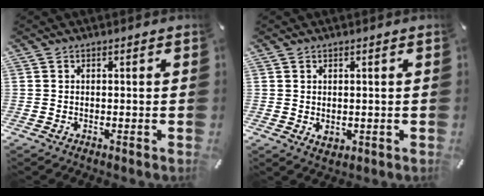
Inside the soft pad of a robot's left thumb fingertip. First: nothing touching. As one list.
[{"total": 1.5, "force": [0.3, 1.3, 0.7], "torque": [-0.014, 0.003, 0.005]}]